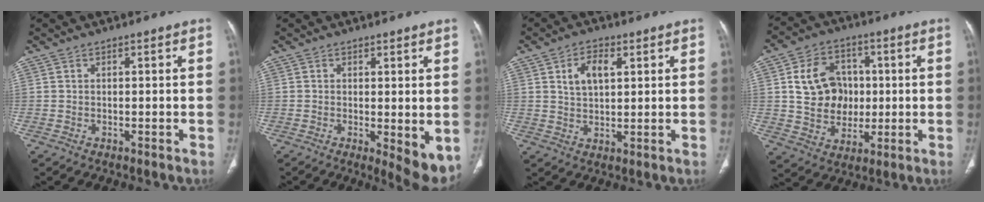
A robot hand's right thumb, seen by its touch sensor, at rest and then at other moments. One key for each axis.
{"total": 6.5, "fx": -0.8, "fy": 2.2, "fz": 6.1, "tx": -0.082, "ty": -0.020, "tz": -0.008}
{"total": 6.0, "fx": 2.3, "fy": 3.4, "fz": 4.4, "tx": -0.067, "ty": -0.005, "tz": 0.042}
{"total": 13.2, "fx": 1.6, "fy": 11.1, "fz": 6.9, "tx": -0.080, "ty": 0.008, "tz": 0.035}